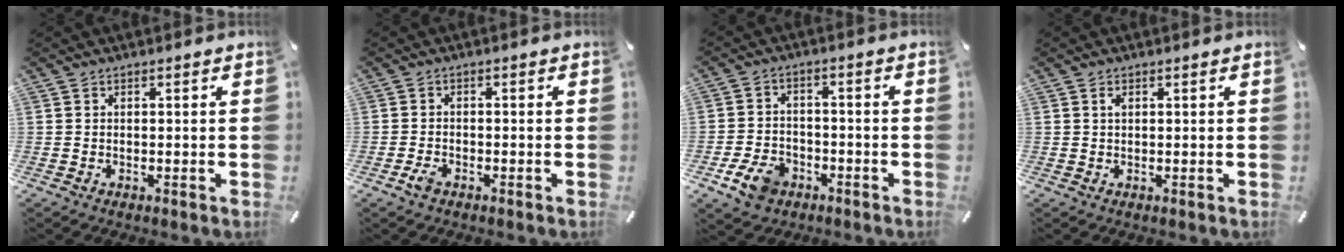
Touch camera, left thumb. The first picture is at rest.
{"total": 2.3, "force": [-1.5, 1.3, 1.2], "torque": [-0.036, 0.002, -0.032]}
{"total": 7.8, "force": [-4.0, 5.6, 3.6], "torque": [-0.070, 0.020, -0.073]}
{"total": 0.9, "force": [0.3, 0.4, 0.7], "torque": [-0.015, 0.002, 0.005]}